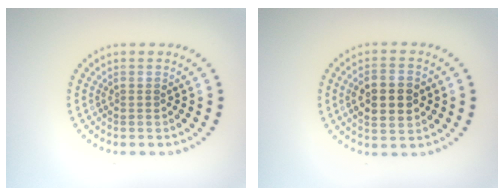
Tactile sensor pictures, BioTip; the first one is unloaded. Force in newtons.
{"total": 4.9, "press": 4.9, "slide": 0.4}